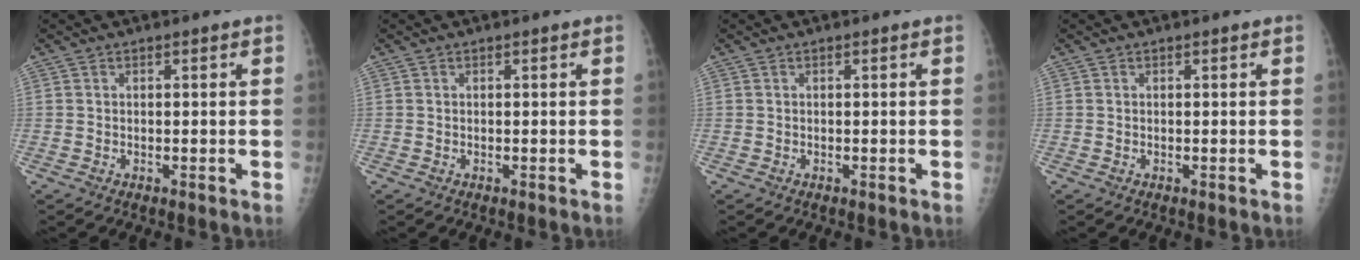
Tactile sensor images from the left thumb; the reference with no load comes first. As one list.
[{"total": 0.0}, {"total": 0.0}, {"total": 0.0}]